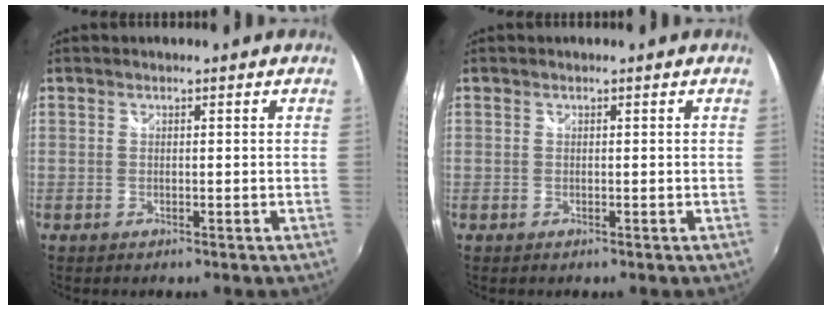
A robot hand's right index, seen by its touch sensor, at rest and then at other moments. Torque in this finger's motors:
{"motor_torque": [0.00, 0.00, 0.00, 0.00]}